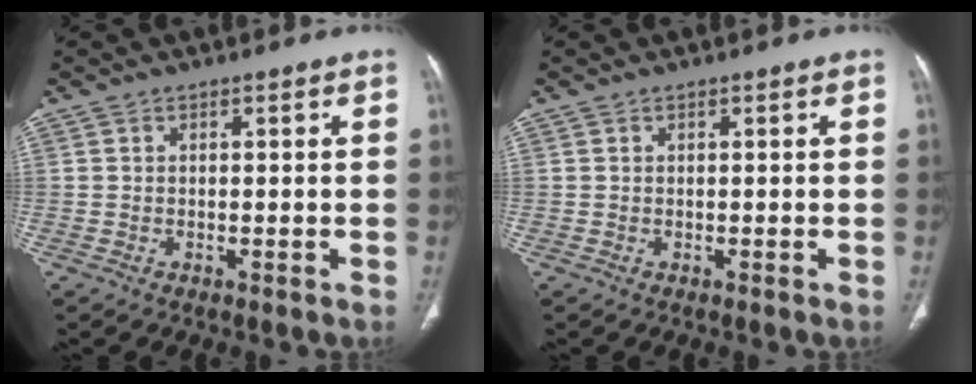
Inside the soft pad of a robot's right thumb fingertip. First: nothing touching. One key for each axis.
{"total": 0.0}